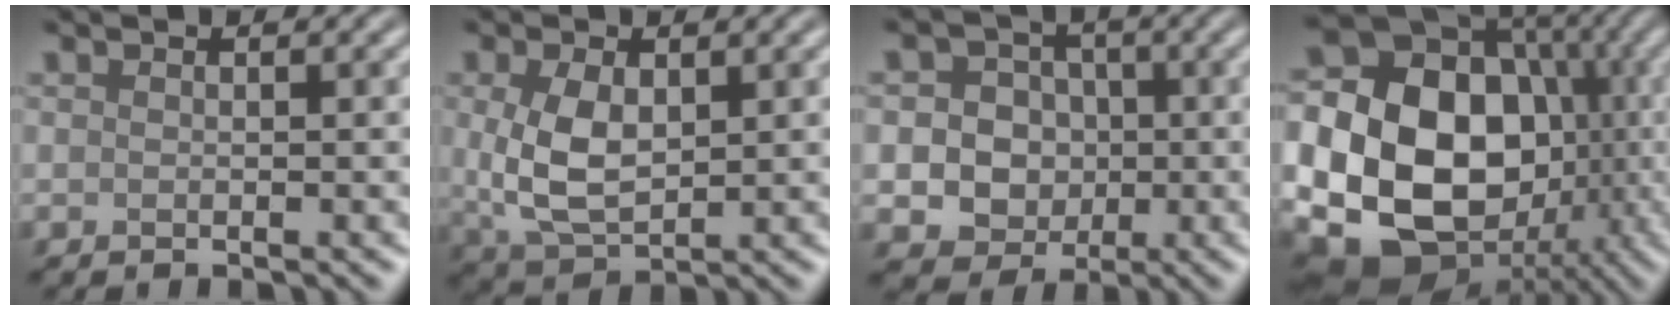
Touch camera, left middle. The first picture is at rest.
{"total": 5.2, "force": [0.6, 3.1, 4.1], "torque": [-0.097, -0.001, 0.021]}
{"total": 6.7, "force": [-0.6, 6.2, 2.6], "torque": [-0.035, 0.019, -0.036]}
{"total": 21.7, "force": [-2.6, 18.0, 11.9], "torque": [-0.212, -0.023, -0.081]}